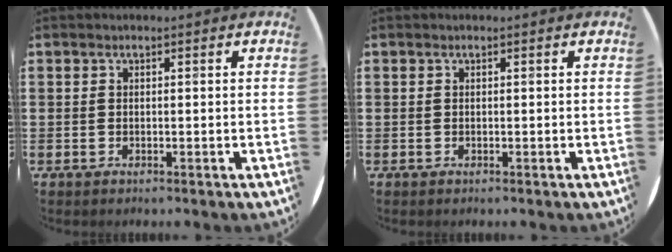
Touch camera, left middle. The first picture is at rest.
{"total": 0.0}